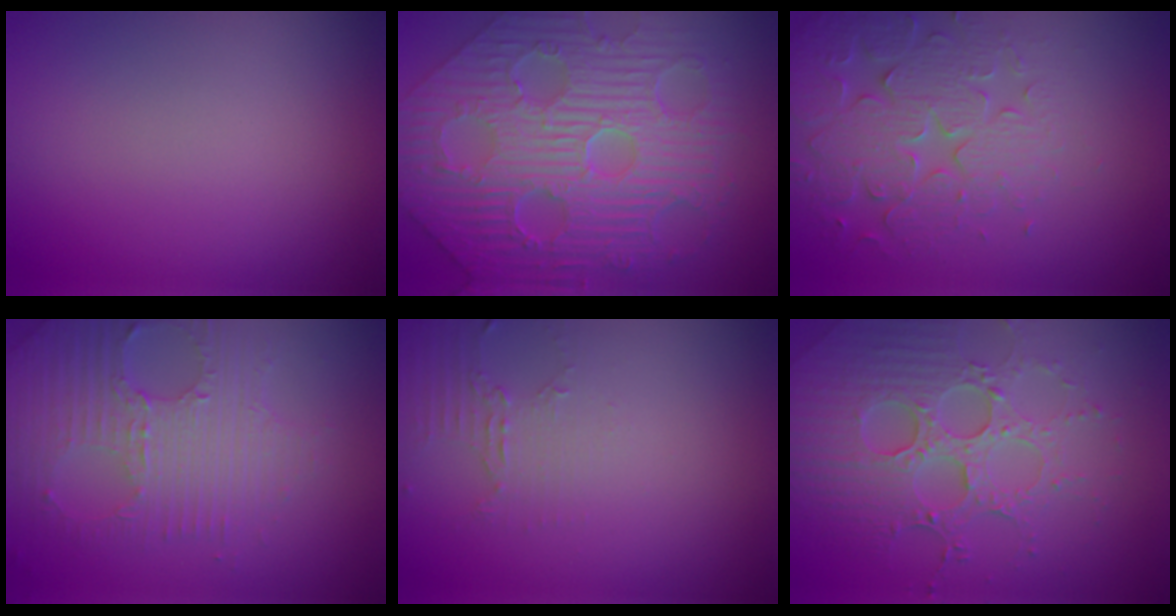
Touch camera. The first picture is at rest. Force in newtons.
{"total": 11.5, "press": 7.9, "slide": 8.4}
{"total": 4.6, "press": 4.6, "slide": 0.7}
{"total": 6.8, "press": 4.6, "slide": 5.0}
{"total": 1.9, "press": 1.4, "slide": 1.3}
{"total": 6.6, "press": 5.3, "slide": 4.1}